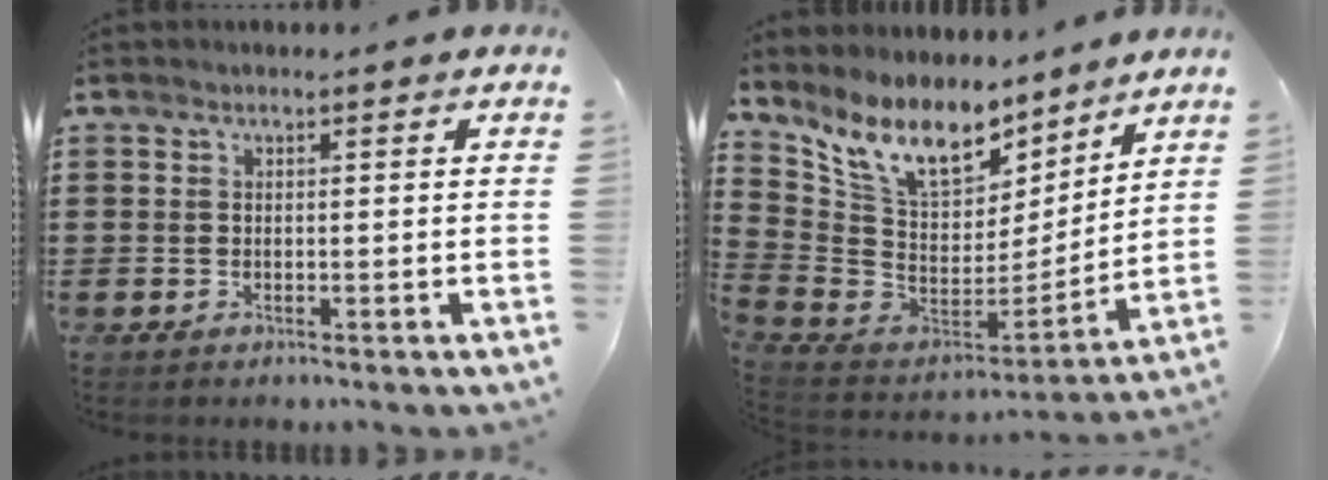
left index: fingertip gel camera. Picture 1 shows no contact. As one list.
[{"total": 12.0, "force": [8.7, 5.1, 6.5], "torque": [-0.175, -0.056, 0.157]}]